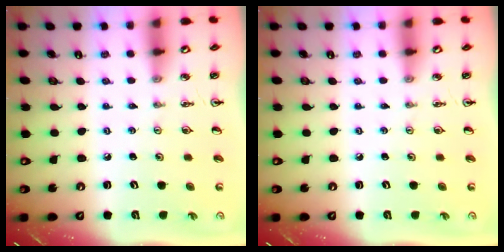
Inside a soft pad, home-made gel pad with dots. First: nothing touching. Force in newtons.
{"total": 0.0}